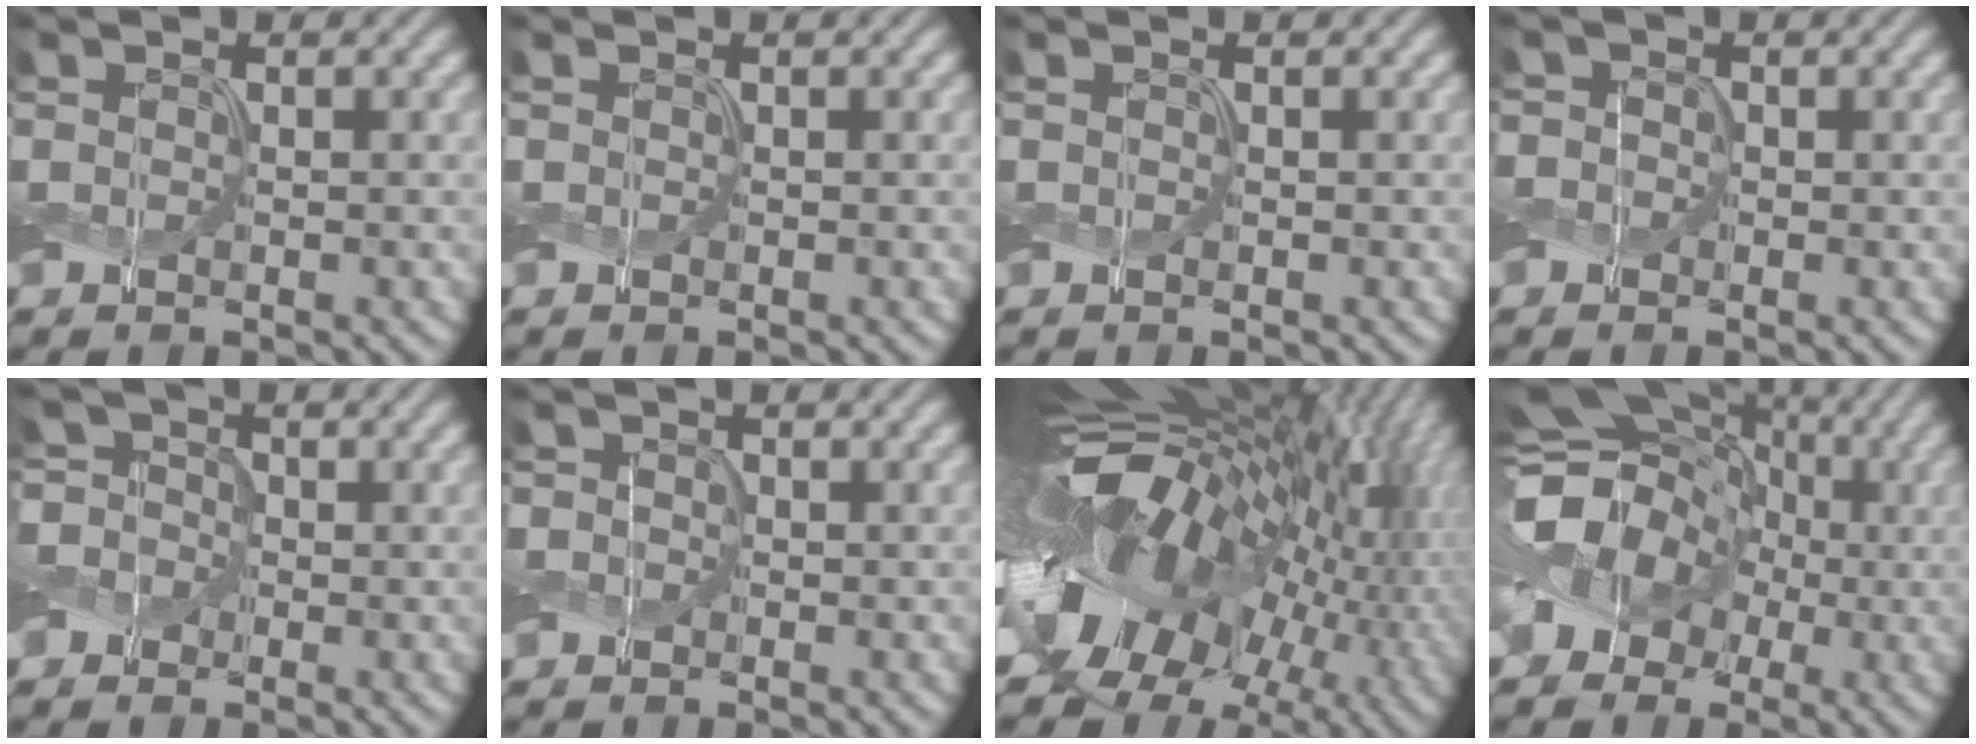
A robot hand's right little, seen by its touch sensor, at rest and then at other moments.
{"total": 0.0}
{"total": 0.0}
{"total": 2.9, "force": [0.4, 2.6, 1.2], "torque": [-0.011, 0.023, -0.016]}
{"total": 6.0, "force": [-0.3, 5.3, 2.8], "torque": [-0.049, 0.037, -0.054]}
{"total": 2.2, "force": [0.1, 2.0, 0.8], "torque": [-0.001, 0.017, -0.014]}
{"total": 18.3, "force": [-2.5, 11.6, 13.9], "torque": [-0.238, -0.024, -0.045]}
{"total": 10.0, "force": [-2.7, 8.4, 4.7], "torque": [-0.071, 0.011, -0.074]}